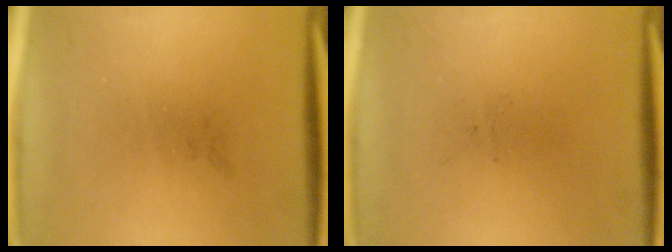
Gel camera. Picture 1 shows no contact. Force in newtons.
{"total": 0.0}